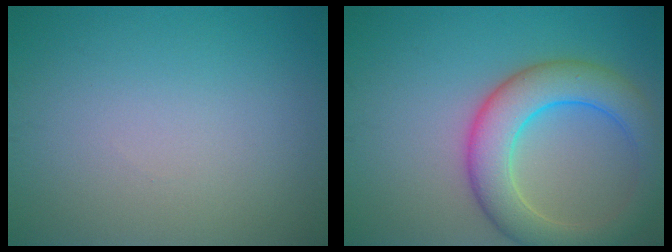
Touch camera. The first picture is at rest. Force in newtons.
{"total": 7.2, "press": 7.2, "slide": 0.5}